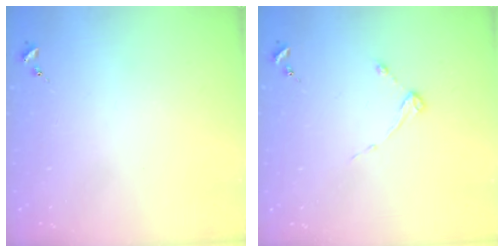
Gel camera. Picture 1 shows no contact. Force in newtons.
{"total": 3.0, "press": 3.0, "slide": 0.4}